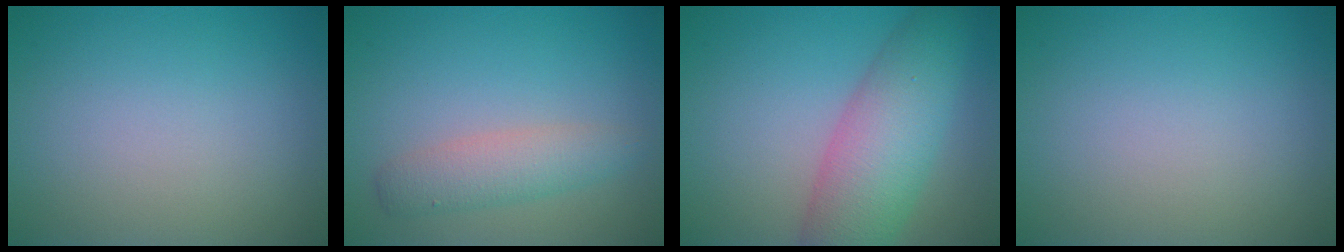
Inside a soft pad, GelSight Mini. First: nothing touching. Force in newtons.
{"total": 3.0, "press": 3.0, "slide": 0.1}
{"total": 7.2, "press": 7.2, "slide": 0.2}
{"total": 0.0}